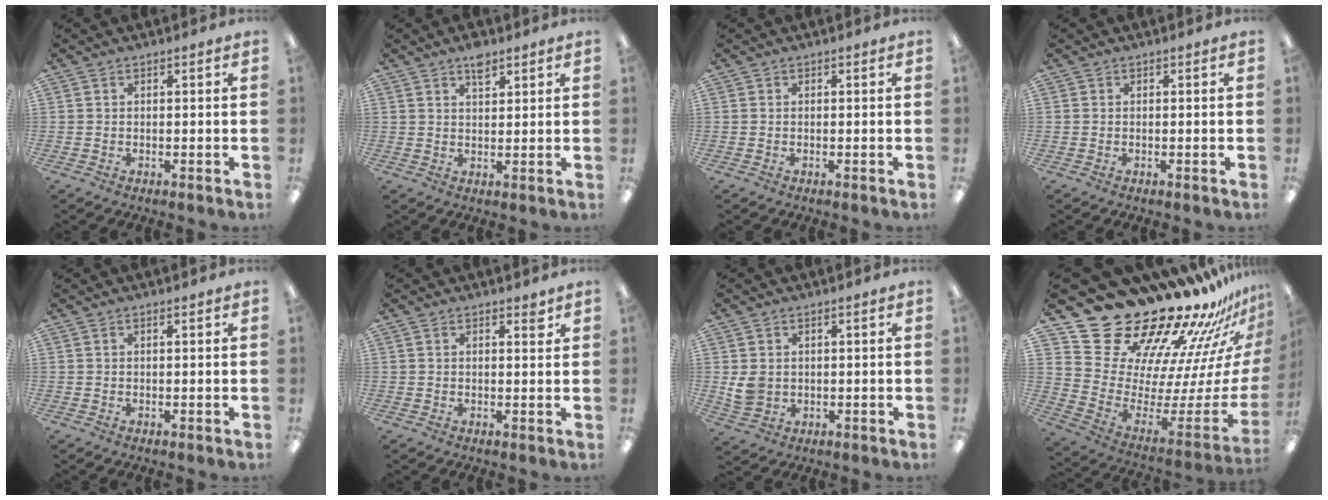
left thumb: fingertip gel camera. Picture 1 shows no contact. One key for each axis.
{"total": 4.1, "fx": 3.0, "fy": 1.6, "fz": 2.3, "tx": -0.035, "ty": -0.008, "tz": 0.051}
{"total": 0.0}
{"total": 0.0}
{"total": 0.9, "fx": 0.4, "fy": 0.0, "fz": 0.8, "tx": -0.016, "ty": 0.000, "tz": 0.007}
{"total": 2.2, "fx": 1.6, "fy": 0.5, "fz": 1.5, "tx": -0.017, "ty": -0.006, "tz": 0.024}
{"total": 4.7, "fx": 1.0, "fy": 3.8, "fz": 2.5, "tx": -0.054, "ty": -0.001, "tz": 0.018}
{"total": 26.7, "fx": 23.1, "fy": 10.1, "fz": 8.6, "tx": -0.101, "ty": -0.218, "tz": 0.445}